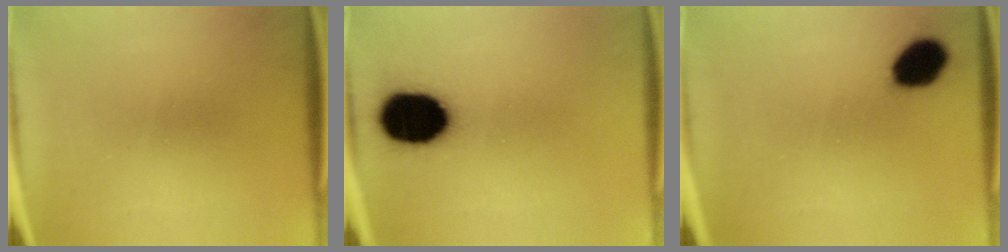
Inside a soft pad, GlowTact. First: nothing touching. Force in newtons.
{"total": 17.6}
{"total": 8.7}